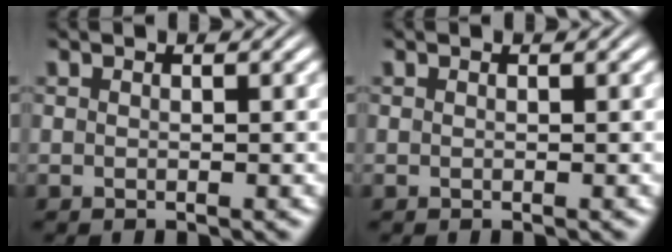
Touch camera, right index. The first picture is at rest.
{"total": 0.0}